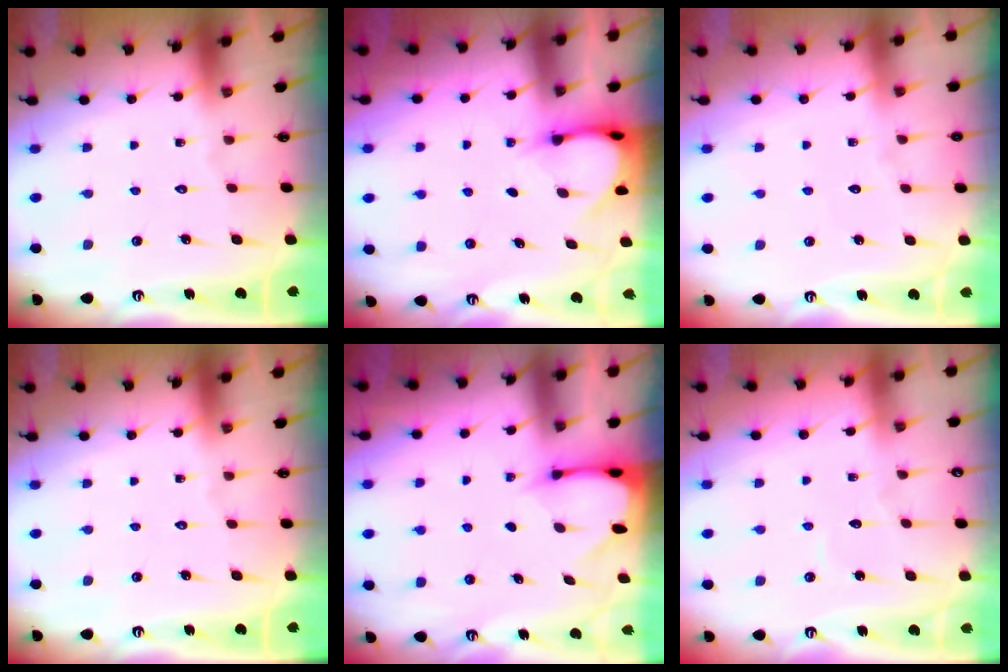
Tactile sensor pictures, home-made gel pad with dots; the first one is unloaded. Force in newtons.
{"total": 3.9, "press": 3.9, "slide": 0.3}
{"total": 2.8, "press": 2.8, "slide": 0.4}
{"total": 0.0}
{"total": 2.5, "press": 2.5, "slide": 0.3}
{"total": 3.4, "press": 3.4, "slide": 0.4}